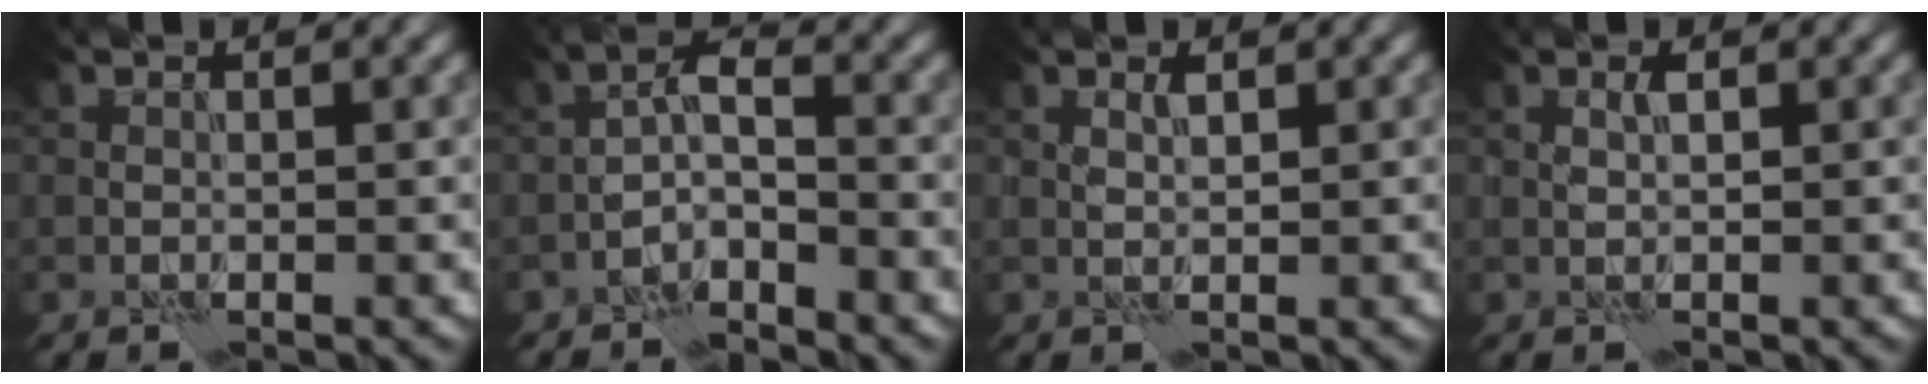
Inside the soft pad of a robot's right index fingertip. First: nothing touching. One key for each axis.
{"total": 3.5, "fx": -2.4, "fy": 1.1, "fz": 2.3, "tx": -0.036, "ty": 0.014, "tz": -0.053}
{"total": 0.9, "fx": 0.5, "fy": 0.2, "fz": 0.7, "tx": -0.016, "ty": 0.000, "tz": 0.009}
{"total": 1.0, "fx": 0.3, "fy": 0.3, "fz": 0.9, "tx": -0.019, "ty": 0.003, "tz": 0.004}